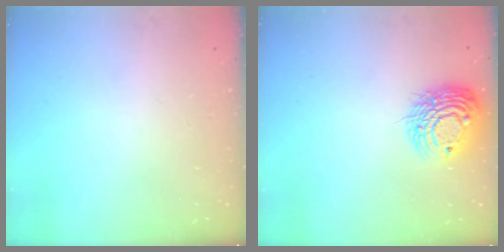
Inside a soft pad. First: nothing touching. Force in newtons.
{"total": 12.5, "press": 12.4, "slide": 1.5}